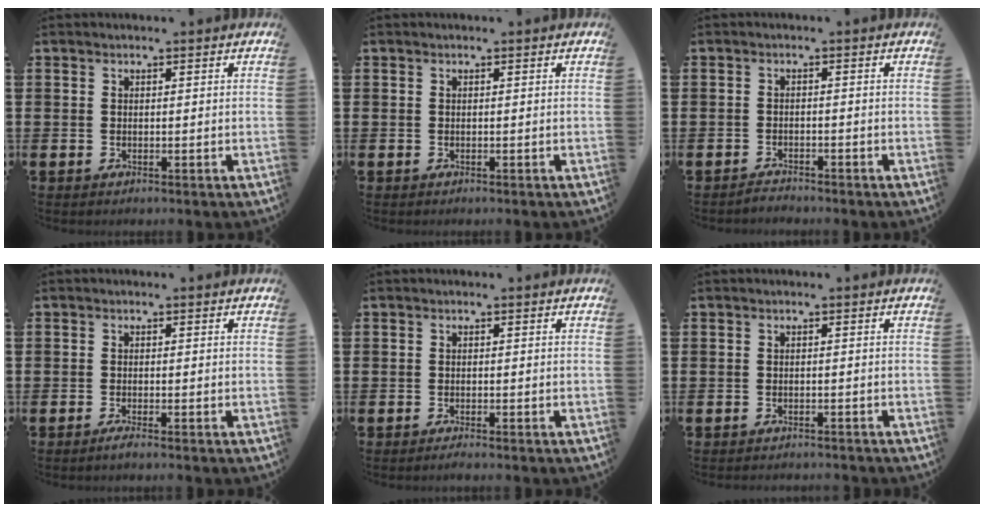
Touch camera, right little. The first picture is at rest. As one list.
[{"total": 0.0}, {"total": 1.3, "force": [-1.3, 0.0, -0.1], "torque": [-0.003, 0.003, -0.028]}, {"total": 0.9, "force": [-0.6, 0.0, 0.6], "torque": [-0.009, -0.003, -0.011]}, {"total": 0.7, "force": [-0.5, 0.0, 0.5], "torque": [-0.001, -0.006, -0.011]}, {"total": 0.7, "force": [-0.7, 0.0, -0.1], "torque": [0.000, -0.001, -0.014]}]